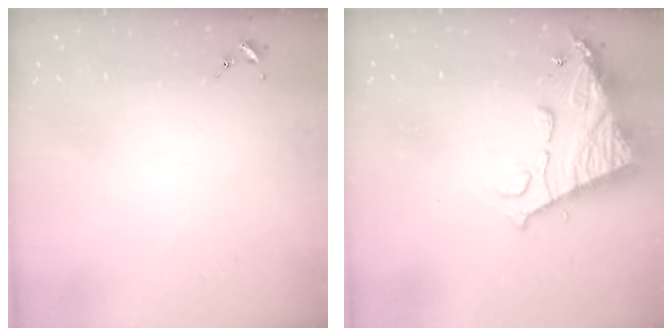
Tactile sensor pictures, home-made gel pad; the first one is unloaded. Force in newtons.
{"total": 17.7, "press": 17.6, "slide": 1.6}